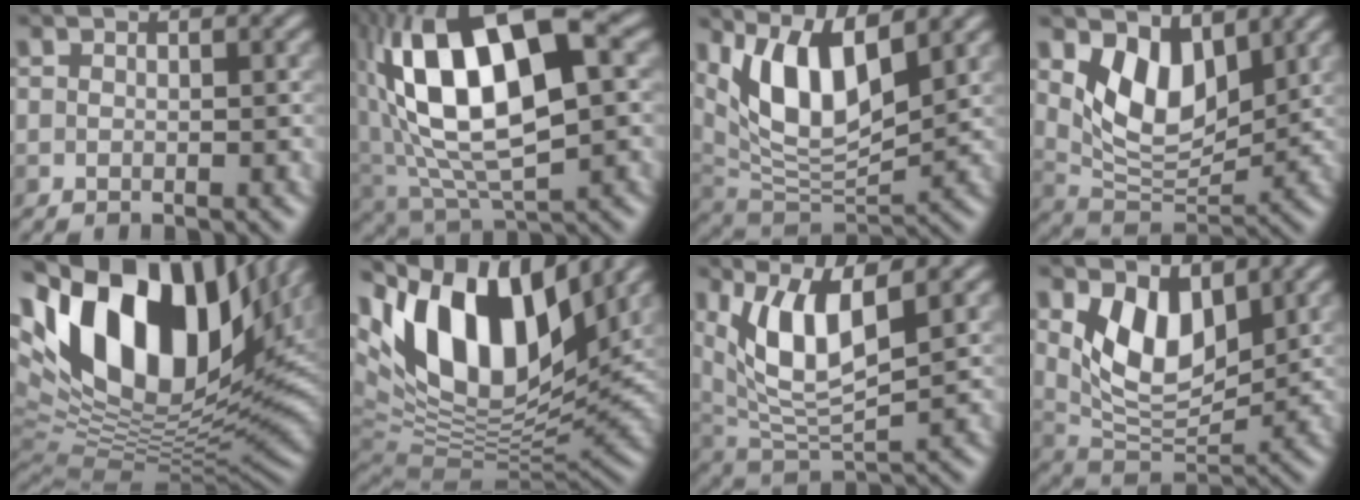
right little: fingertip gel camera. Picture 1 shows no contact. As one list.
[{"total": 13.6, "force": [1.3, 6.7, 11.8], "torque": [-0.217, 0.021, 0.016]}, {"total": 8.8, "force": [4.0, 3.3, 7.1], "torque": [-0.135, 0.001, 0.076]}, {"total": 5.8, "force": [2.6, 3.2, 4.1], "torque": [-0.078, -0.014, 0.044]}, {"total": 17.2, "force": [4.7, 8.4, 14.2], "torque": [-0.271, 0.024, 0.078]}, {"total": 14.0, "force": [5.7, 6.6, 11.0], "torque": [-0.207, 0.031, 0.097]}, {"total": 7.2, "force": [2.4, 2.5, 6.3], "torque": [-0.127, -0.004, 0.043]}, {"total": 5.6, "force": [2.0, 3.1, 4.2], "torque": [-0.083, -0.018, 0.034]}]